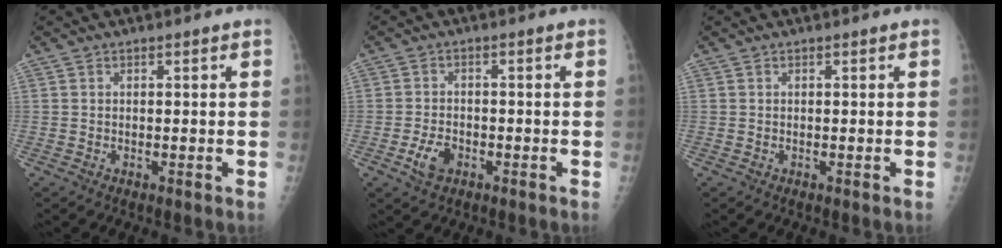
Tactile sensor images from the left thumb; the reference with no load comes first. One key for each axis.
{"total": 4.2, "fx": -1.9, "fy": 2.6, "fz": 2.7, "tx": -0.049, "ty": 0.010, "tz": -0.035}
{"total": 0.0}